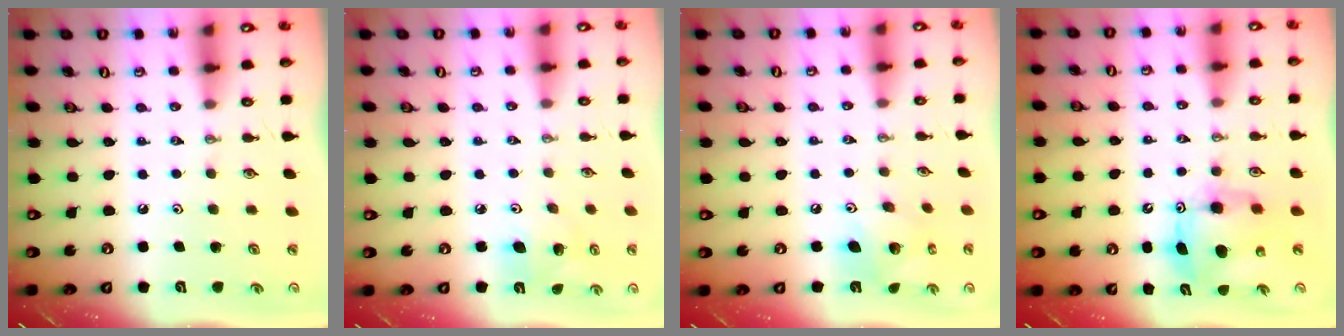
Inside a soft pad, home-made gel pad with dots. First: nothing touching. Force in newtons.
{"total": 7.8, "press": 7.7, "slide": 1.3}
{"total": 10.1, "press": 10.1, "slide": 0.9}
{"total": 8.9, "press": 8.9, "slide": 0.7}